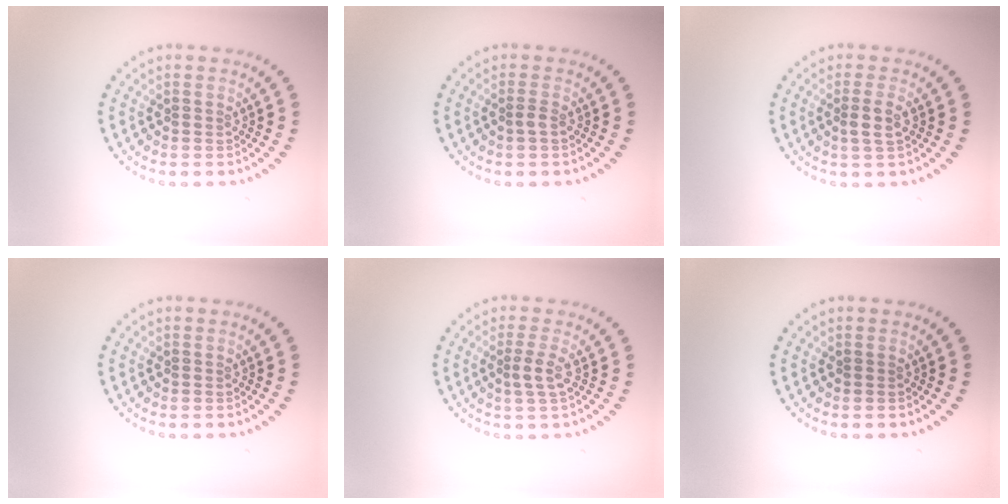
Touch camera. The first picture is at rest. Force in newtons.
{"total": 0.8, "press": 0.6, "slide": 0.5}
{"total": 1.6, "press": 1.3, "slide": 1.0}
{"total": 0.0}
{"total": 1.7, "press": 1.4, "slide": 1.1}
{"total": 0.0}